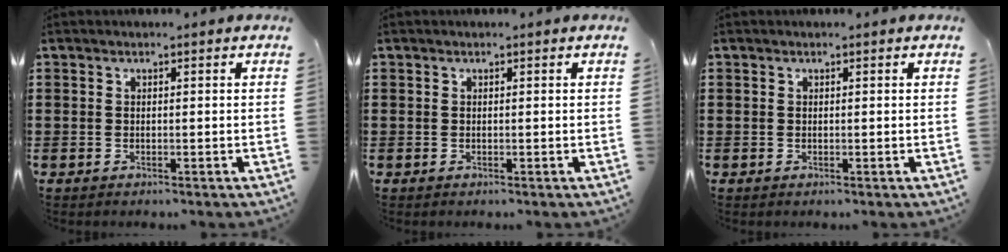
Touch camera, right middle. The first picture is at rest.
{"total": 0.0}
{"total": 0.0}